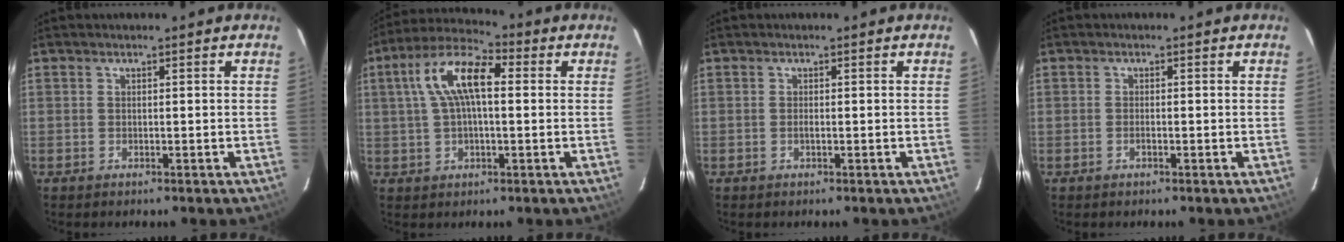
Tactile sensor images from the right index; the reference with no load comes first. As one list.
[{"total": 11.6, "force": [2.1, 4.8, 10.4], "torque": [-0.202, 0.029, 0.033]}, {"total": 0.5, "force": [-0.2, 0.2, 0.5], "torque": [-0.009, -0.001, -0.004]}, {"total": 0.9, "force": [-0.5, 0.3, 0.8], "torque": [-0.015, 0.001, -0.009]}]